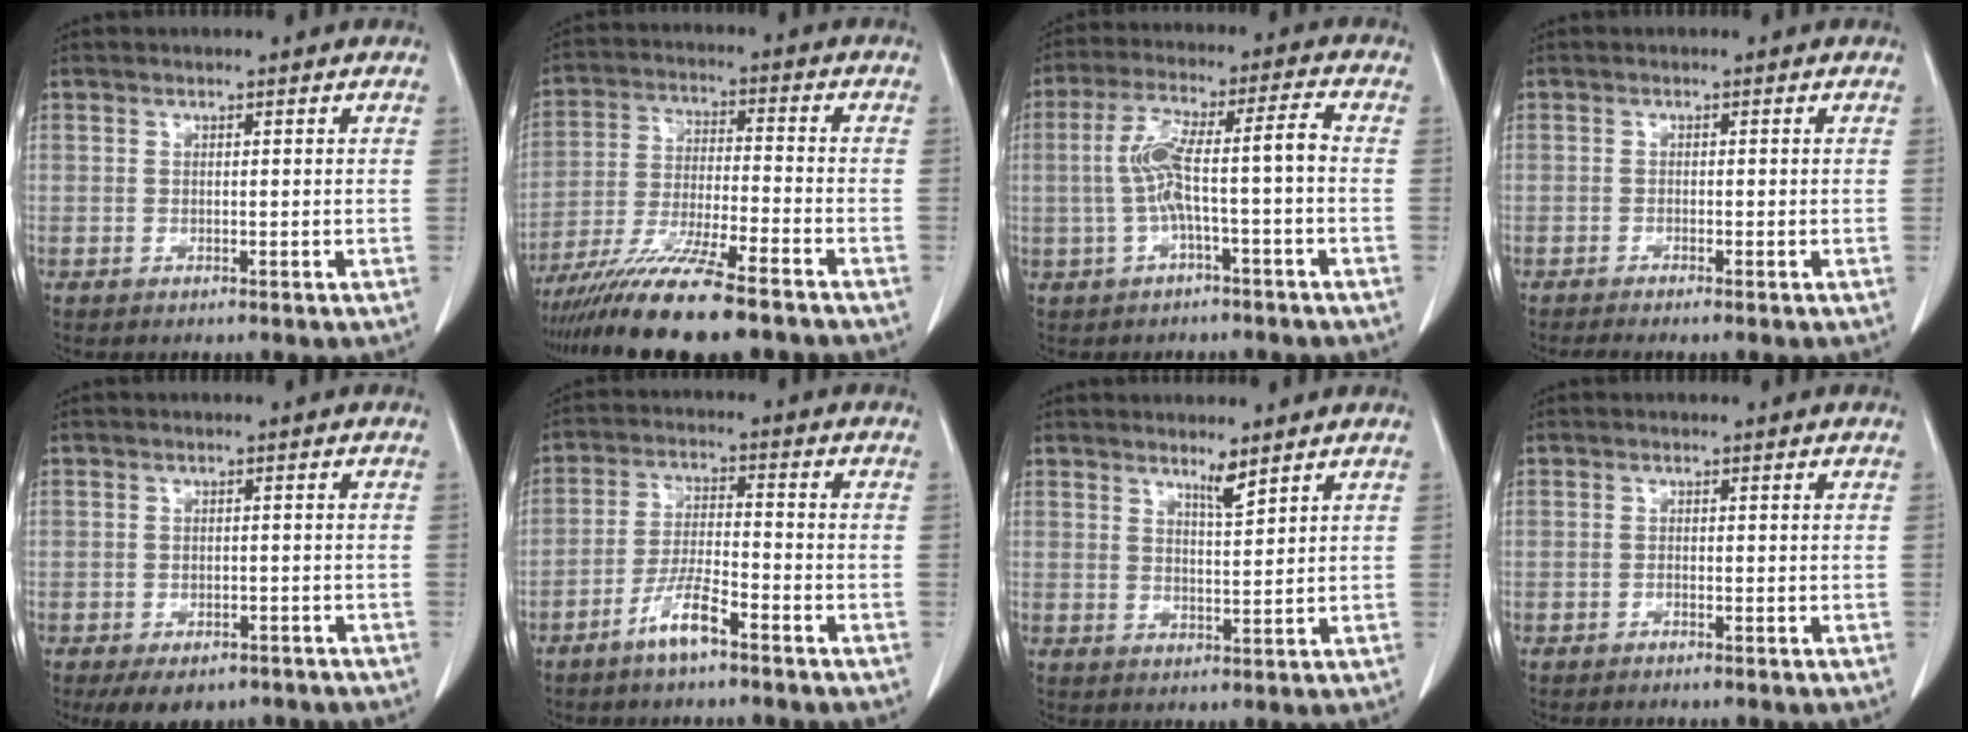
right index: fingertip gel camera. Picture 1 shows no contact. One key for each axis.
{"total": 15.4, "fx": -12.2, "fy": 0.7, "fz": 9.3, "tx": -0.179, "ty": -0.038, "tz": -0.210}
{"total": 8.6, "fx": -1.3, "fy": 0.6, "fz": 8.5, "tx": -0.170, "ty": 0.037, "tz": -0.022}
{"total": 2.8, "fx": -2.4, "fy": -0.2, "fz": 1.5, "tx": -0.020, "ty": -0.004, "tz": -0.036}
{"total": 7.2, "fx": -5.3, "fy": 3.8, "fz": 3.0, "tx": -0.032, "ty": 0.000, "tz": -0.070}
{"total": 6.4, "fx": -4.3, "fy": 0.7, "fz": 4.7, "tx": -0.099, "ty": -0.003, "tz": -0.084}
{"total": 2.7, "fx": 2.2, "fy": -0.1, "fz": 1.6, "tx": -0.032, "ty": -0.009, "tz": 0.042}
{"total": 0.6, "fx": -0.5, "fy": -0.1, "fz": 0.3, "tx": -0.007, "ty": 0.001, "tz": -0.011}